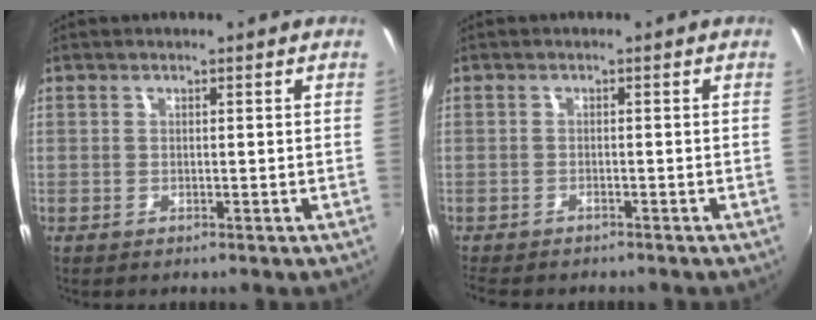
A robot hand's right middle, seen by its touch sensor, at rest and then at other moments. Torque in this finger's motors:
{"motor_torque": [1.06, -1.08, 0.19, 0.05]}